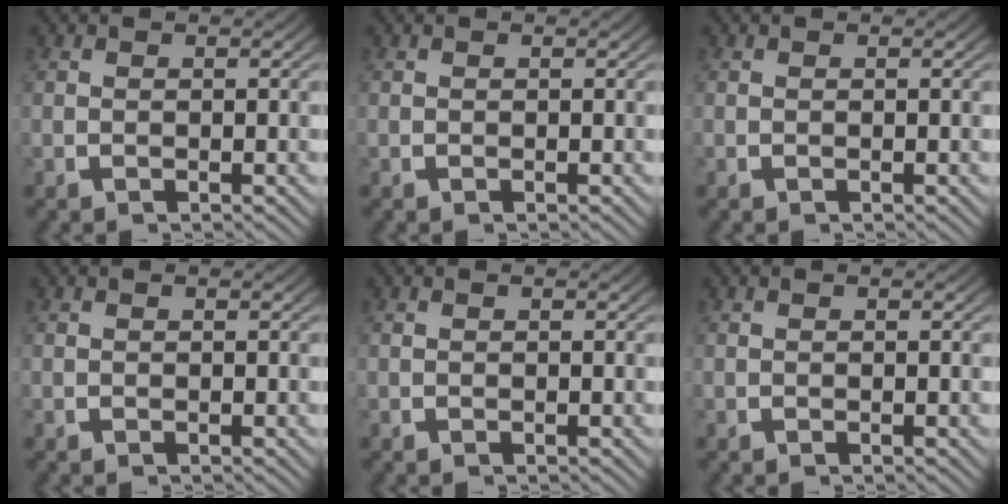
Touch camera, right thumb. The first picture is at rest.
{"total": 0.0}
{"total": 0.0}
{"total": 0.0}
{"total": 0.0}
{"total": 0.0}